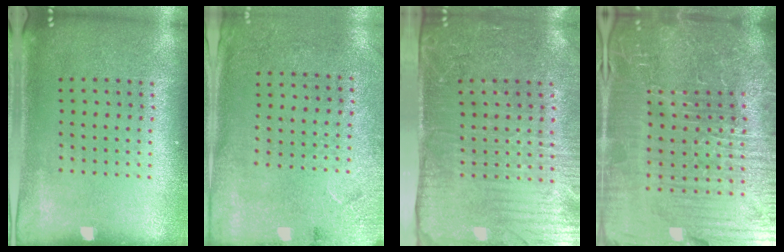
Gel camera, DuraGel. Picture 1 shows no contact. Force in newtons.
{"total": 2.7, "press": 2.2, "slide": 1.6}
{"total": 4.3, "press": 3.6, "slide": 2.3}
{"total": 7.1, "press": 6.4, "slide": 3.1}